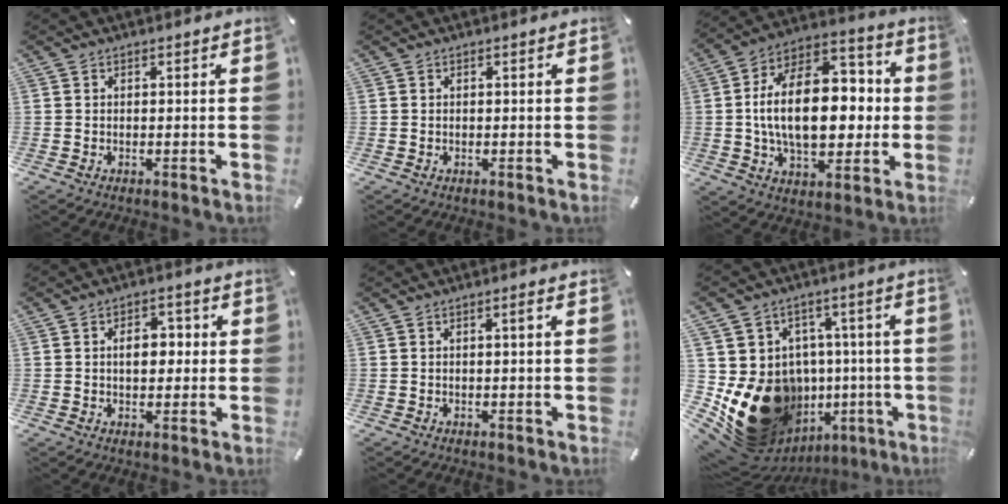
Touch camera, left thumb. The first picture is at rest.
{"total": 0.0}
{"total": 22.3, "force": [0.0, 13.6, 17.7], "torque": [-0.312, 0.006, -0.001]}
{"total": 6.3, "force": [0.5, 4.2, 4.7], "torque": [-0.062, -0.001, 0.000]}
{"total": 1.6, "force": [0.3, 0.1, 1.6], "torque": [-0.029, 0.001, 0.003]}
{"total": 23.5, "force": [-6.2, 17.7, 14.2], "torque": [-0.232, 0.013, -0.053]}